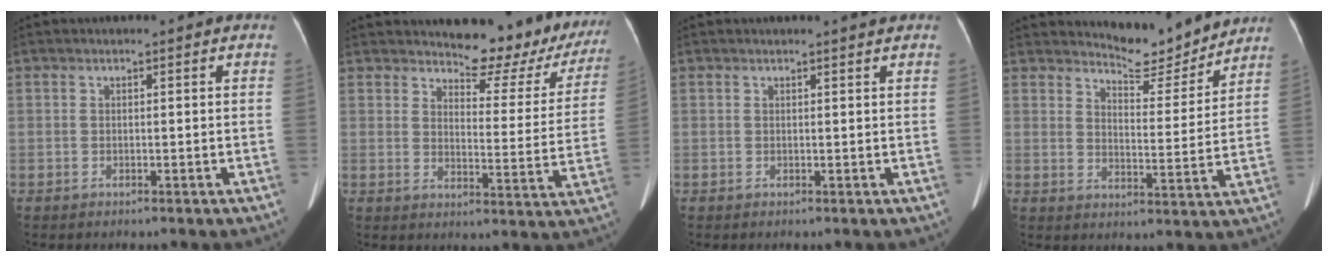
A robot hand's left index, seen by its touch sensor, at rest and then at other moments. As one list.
[{"total": 14.3, "force": [13.0, 4.2, 4.1], "torque": [-0.032, -0.038, 0.138]}, {"total": 1.1, "force": [1.0, -0.3, 0.3], "torque": [-0.013, -0.006, 0.015]}, {"total": 8.9, "force": [8.7, 1.3, 1.1], "torque": [-0.020, -0.016, 0.122]}]